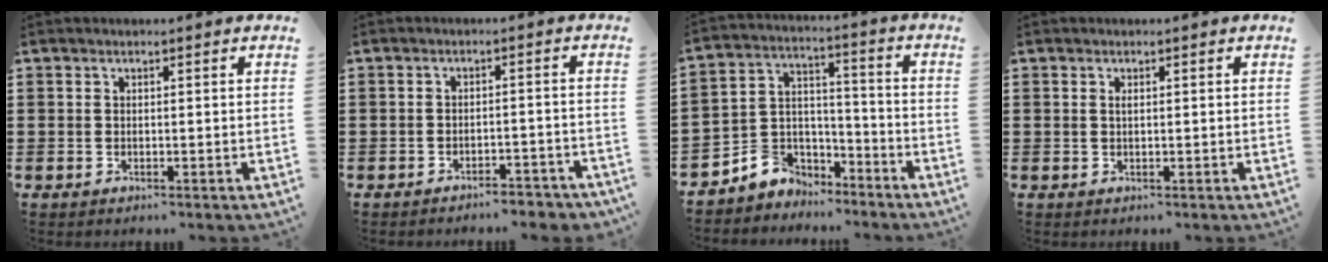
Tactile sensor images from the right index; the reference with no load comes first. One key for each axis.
{"total": 3.0, "fx": -2.9, "fy": 0.0, "fz": 0.5, "tx": -0.013, "ty": -0.001, "tz": -0.061}
{"total": 4.8, "fx": -3.5, "fy": 3.2, "fz": -0.6, "tx": -0.010, "ty": 0.004, "tz": -0.073}
{"total": 0.6, "fx": 0.1, "fy": 0.2, "fz": 0.6, "tx": -0.013, "ty": 0.000, "tz": 0.003}